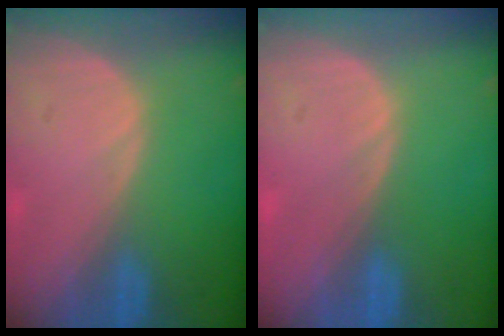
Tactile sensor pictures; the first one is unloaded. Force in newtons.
{"total": 0.0}